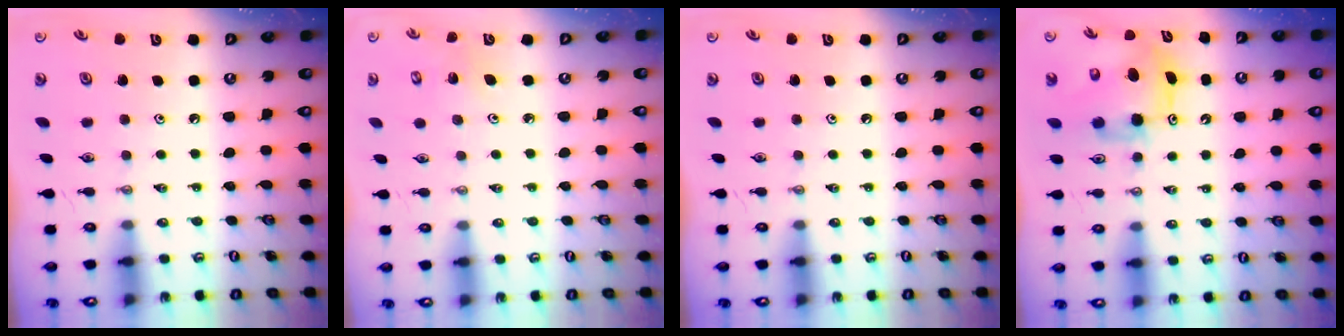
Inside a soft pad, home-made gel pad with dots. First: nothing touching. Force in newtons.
{"total": 2.8, "press": 2.8, "slide": 0.2}
{"total": 0.0}
{"total": 9.4, "press": 9.4, "slide": 0.5}